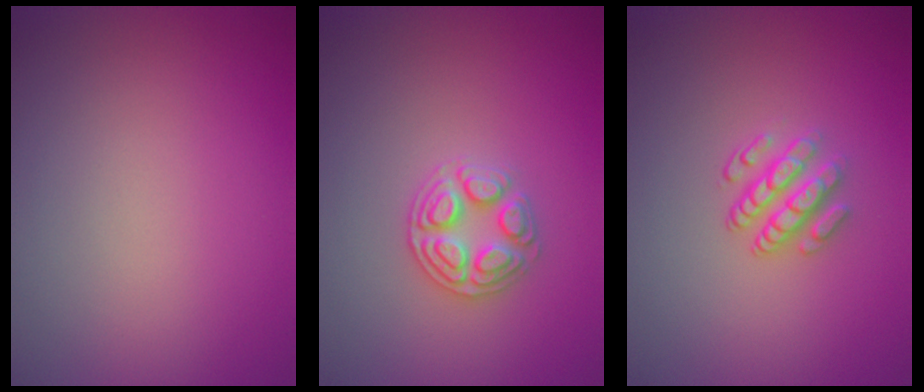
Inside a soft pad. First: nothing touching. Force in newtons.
{"total": 2.9, "press": 2.8, "slide": 0.3}
{"total": 2.9, "press": 2.5, "slide": 1.6}